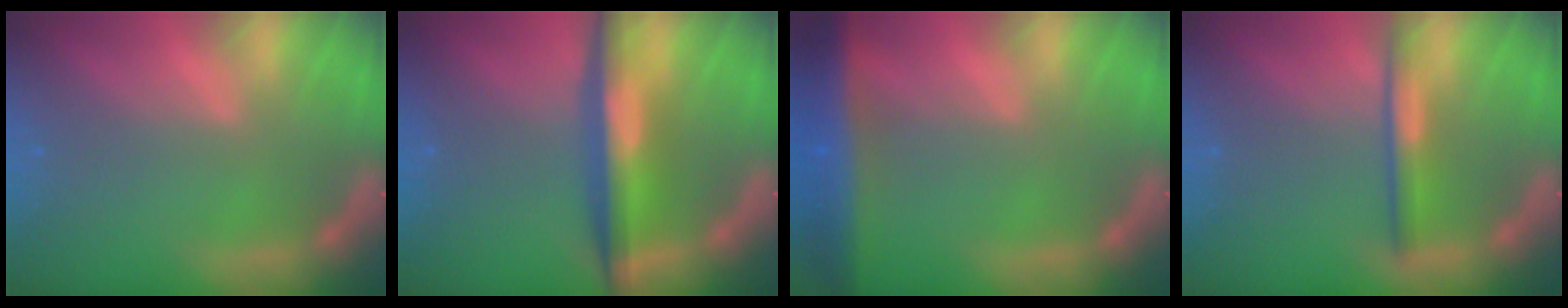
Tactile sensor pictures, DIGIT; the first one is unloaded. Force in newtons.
{"total": 6.5}
{"total": 8.0}
{"total": 3.0}